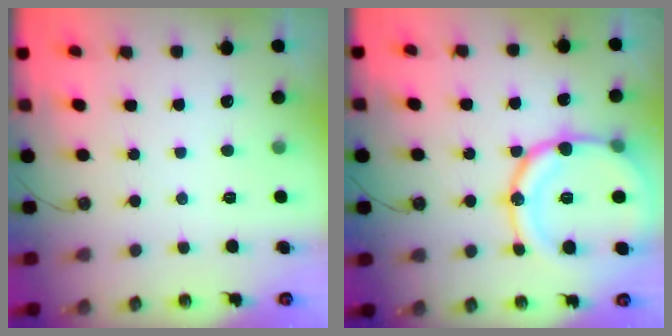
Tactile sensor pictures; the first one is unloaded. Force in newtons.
{"total": 21.3, "press": 21.0, "slide": 3.8}